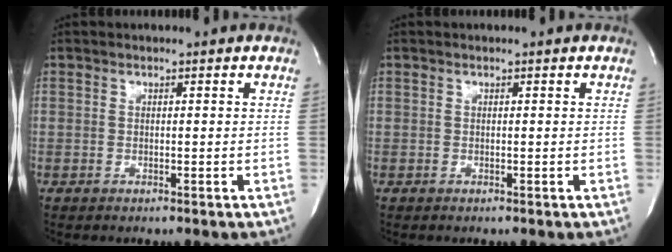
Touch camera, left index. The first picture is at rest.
{"total": 0.0}